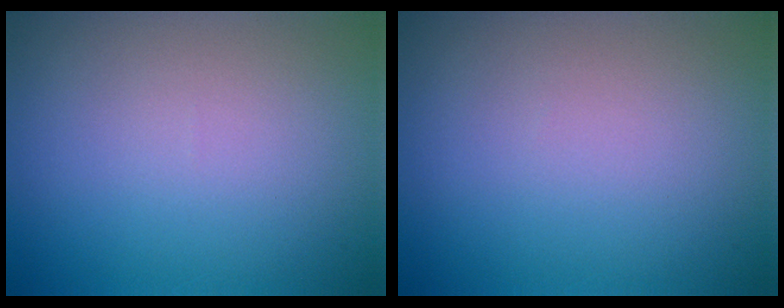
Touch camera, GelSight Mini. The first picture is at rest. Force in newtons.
{"total": 0.0}